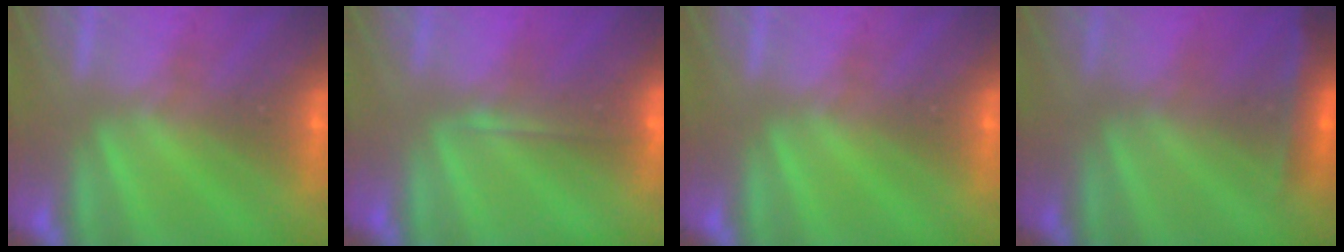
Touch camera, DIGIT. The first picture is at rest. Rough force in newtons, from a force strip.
{"total": 2.0}
{"total": 0.0}
{"total": 2.4}